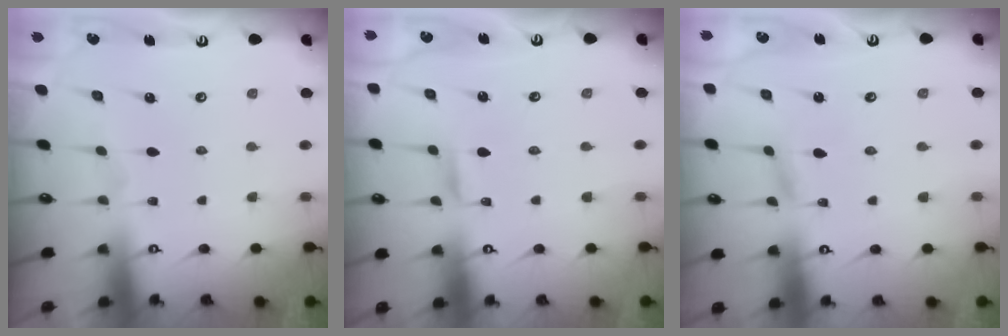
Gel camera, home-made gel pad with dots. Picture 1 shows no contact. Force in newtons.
{"total": 1.8, "press": 1.8, "slide": 0.3}
{"total": 1.6, "press": 1.5, "slide": 0.1}